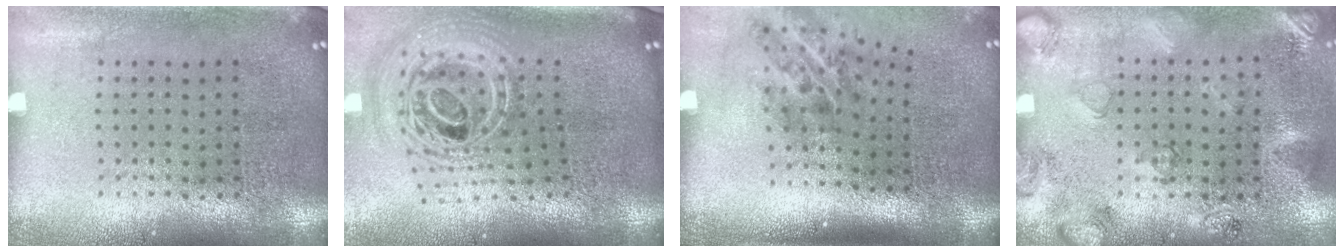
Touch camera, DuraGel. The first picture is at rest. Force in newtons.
{"total": 2.9, "press": 2.0, "slide": 2.1}
{"total": 2.1, "press": 1.3, "slide": 1.7}
{"total": 2.6, "press": 1.7, "slide": 2.0}